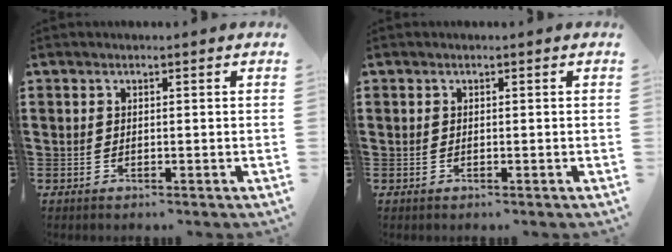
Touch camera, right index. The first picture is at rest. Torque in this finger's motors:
{"motor_torque": [0.01, 0.29, 0.00, -0.01]}